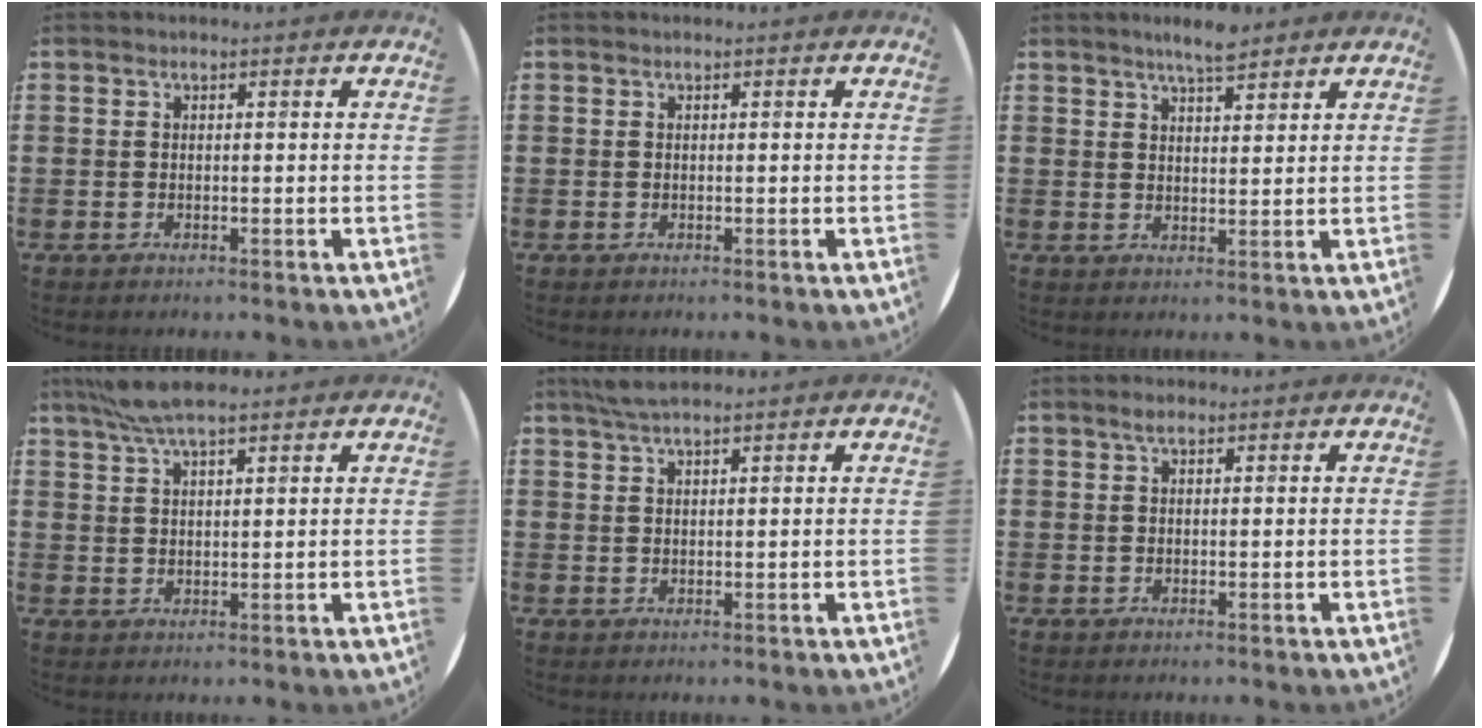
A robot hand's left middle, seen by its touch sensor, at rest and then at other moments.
{"total": 0.0}
{"total": 4.3, "force": [3.9, 0.5, 1.7], "torque": [-0.031, -0.010, 0.067]}
{"total": 5.5, "force": [4.4, 0.8, 3.1], "torque": [-0.070, 0.000, 0.079]}
{"total": 2.8, "force": [2.3, 0.4, 1.6], "torque": [-0.034, 0.005, 0.040]}
{"total": 1.3, "force": [0.9, 0.6, 0.8], "torque": [-0.009, 0.002, 0.013]}